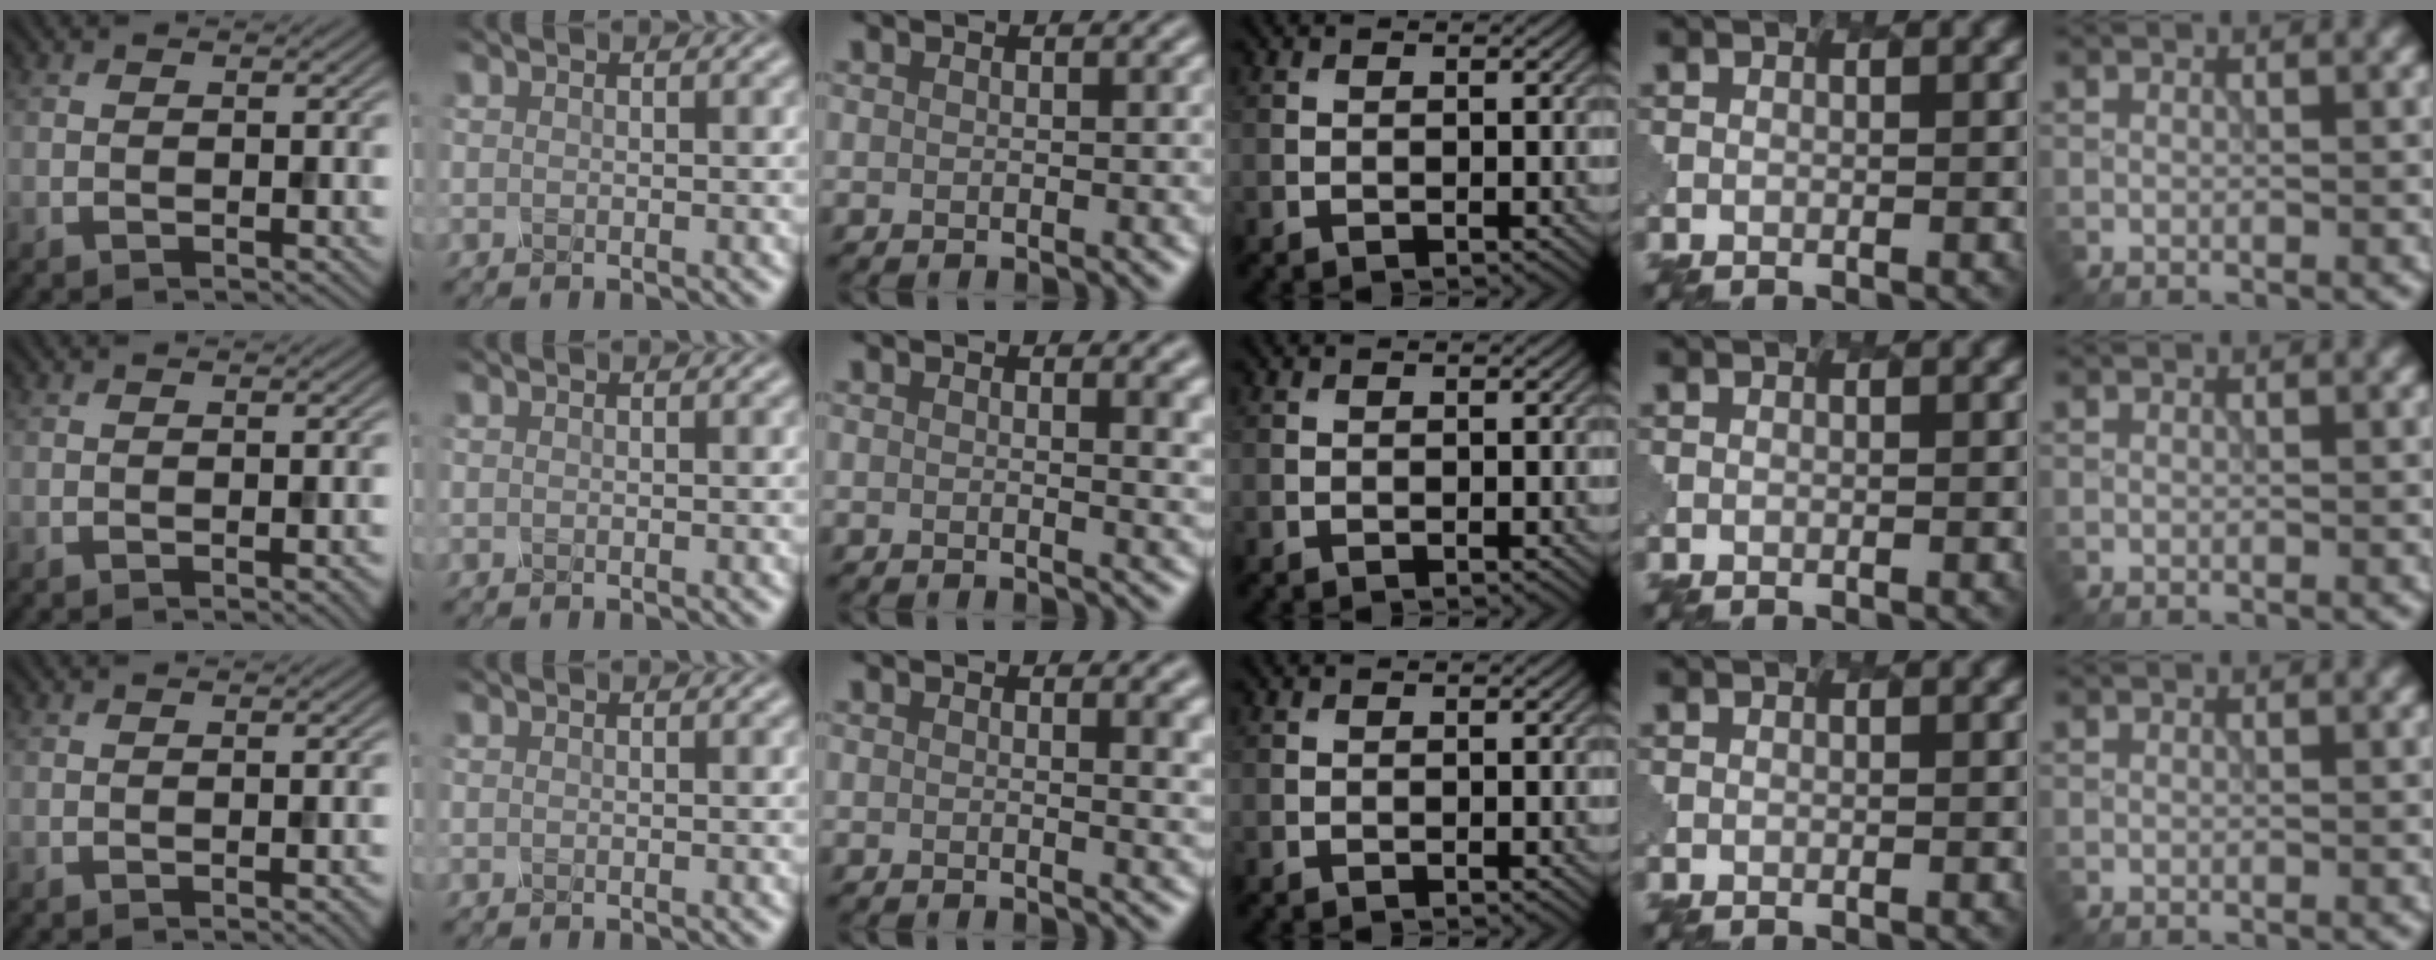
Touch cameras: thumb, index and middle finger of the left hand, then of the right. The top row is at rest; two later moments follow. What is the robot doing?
{"motion": "dispense", "object": "dispenser bottle"}